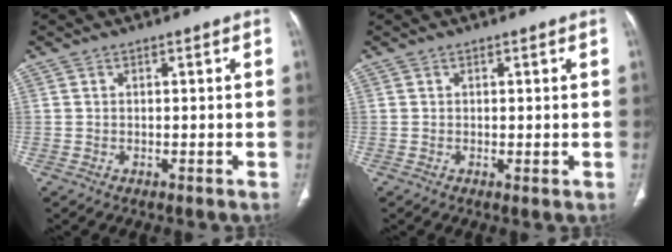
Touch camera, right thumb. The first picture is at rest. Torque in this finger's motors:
{"motor_torque": [-0.27, 0.09, 0.08, 0.38, -0.03]}